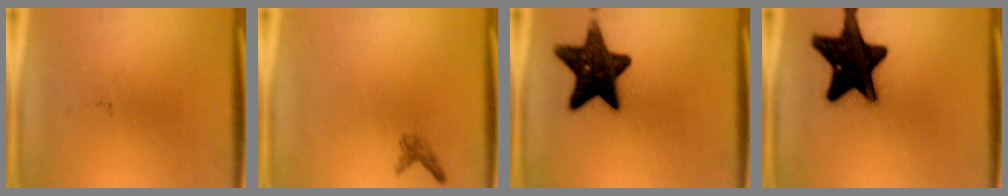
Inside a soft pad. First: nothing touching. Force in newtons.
{"total": 1.1}
{"total": 15.0}
{"total": 19.3}